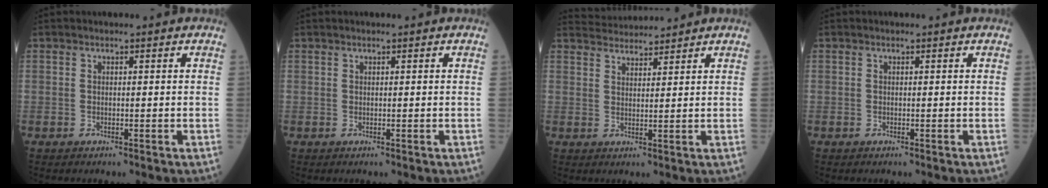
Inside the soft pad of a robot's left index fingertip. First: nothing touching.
{"total": 0.0}
{"total": 4.9, "force": [4.9, 0.0, 0.1], "torque": [-0.012, 0.029, 0.085]}
{"total": 0.0}